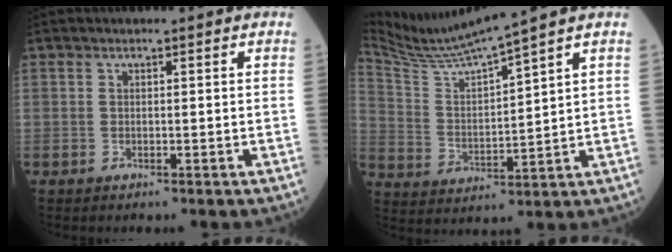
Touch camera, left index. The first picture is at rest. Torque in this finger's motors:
{"motor_torque": [-0.67, -0.75, -0.29, -0.02]}